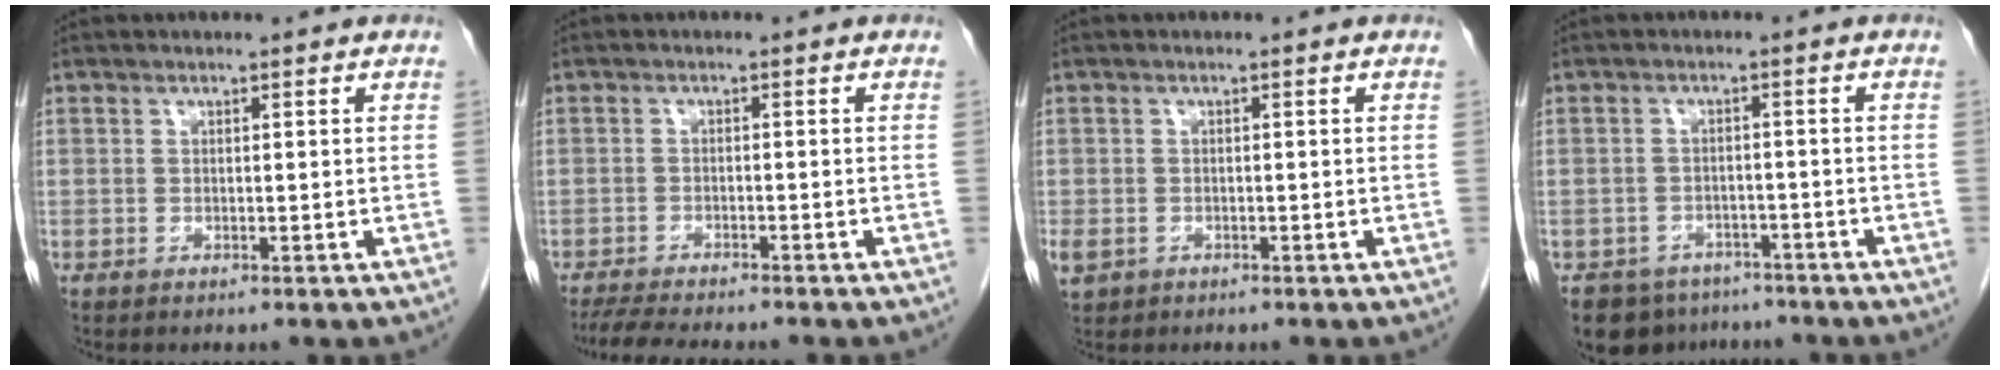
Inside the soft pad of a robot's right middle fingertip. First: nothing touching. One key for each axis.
{"total": 7.5, "fx": -6.6, "fy": 0.5, "fz": 3.4, "tx": -0.053, "ty": -0.018, "tz": -0.106}
{"total": 2.6, "fx": -1.1, "fy": 2.0, "fz": 1.2, "tx": -0.028, "ty": -0.002, "tz": -0.011}
{"total": 7.6, "fx": -6.1, "fy": 4.4, "fz": 0.9, "tx": -0.011, "ty": 0.004, "tz": -0.083}